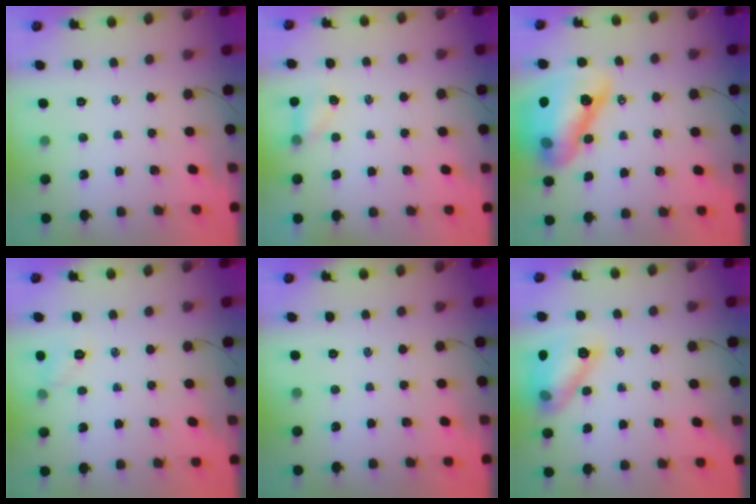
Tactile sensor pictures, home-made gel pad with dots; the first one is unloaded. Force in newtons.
{"total": 4.6, "press": 4.4, "slide": 1.3}
{"total": 19.3, "press": 18.5, "slide": 5.4}
{"total": 6.4, "press": 6.1, "slide": 1.8}
{"total": 0.0}
{"total": 13.0, "press": 13.0, "slide": 0.7}